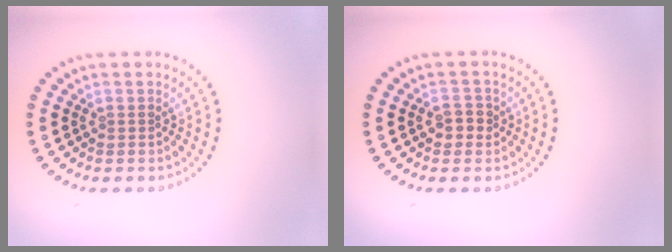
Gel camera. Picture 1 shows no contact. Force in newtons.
{"total": 1.9, "press": 1.8, "slide": 0.6}